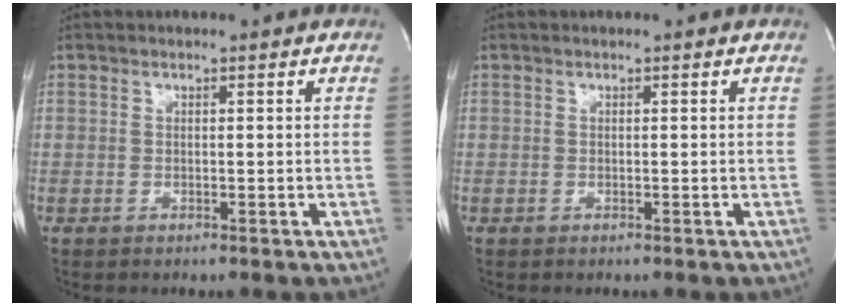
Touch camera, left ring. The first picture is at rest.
{"total": 0.0}